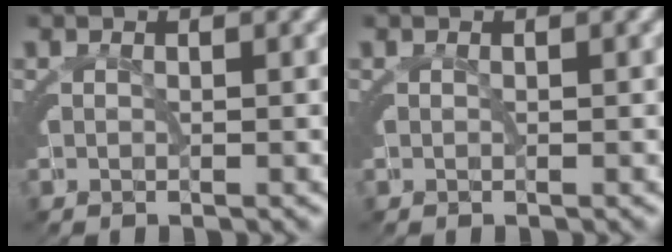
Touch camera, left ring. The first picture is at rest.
{"total": 0.0}